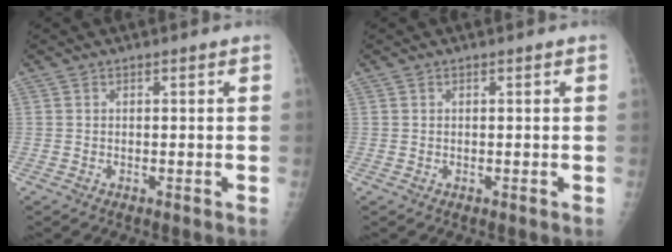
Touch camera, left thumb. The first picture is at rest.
{"total": 0.0}